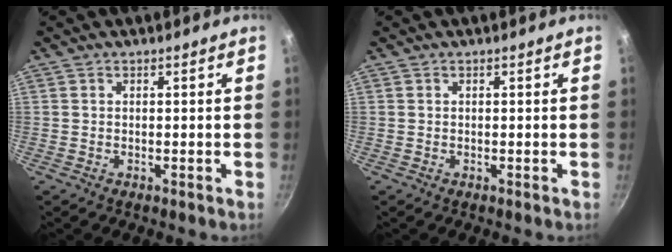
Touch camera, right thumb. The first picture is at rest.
{"total": 0.0}